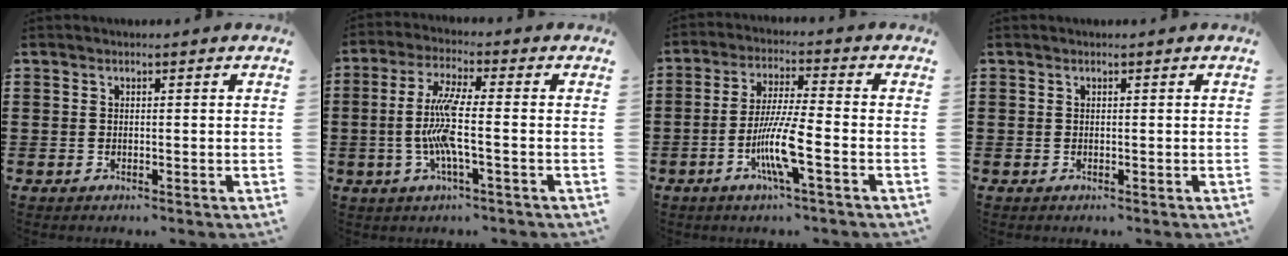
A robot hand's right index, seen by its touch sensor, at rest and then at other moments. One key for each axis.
{"total": 8.4, "fx": -1.5, "fy": 1.1, "fz": 8.1, "tx": -0.184, "ty": -0.017, "tz": -0.040}
{"total": 8.9, "fx": -3.4, "fy": 0.9, "fz": 8.2, "tx": -0.166, "ty": -0.014, "tz": -0.066}
{"total": 0.0}